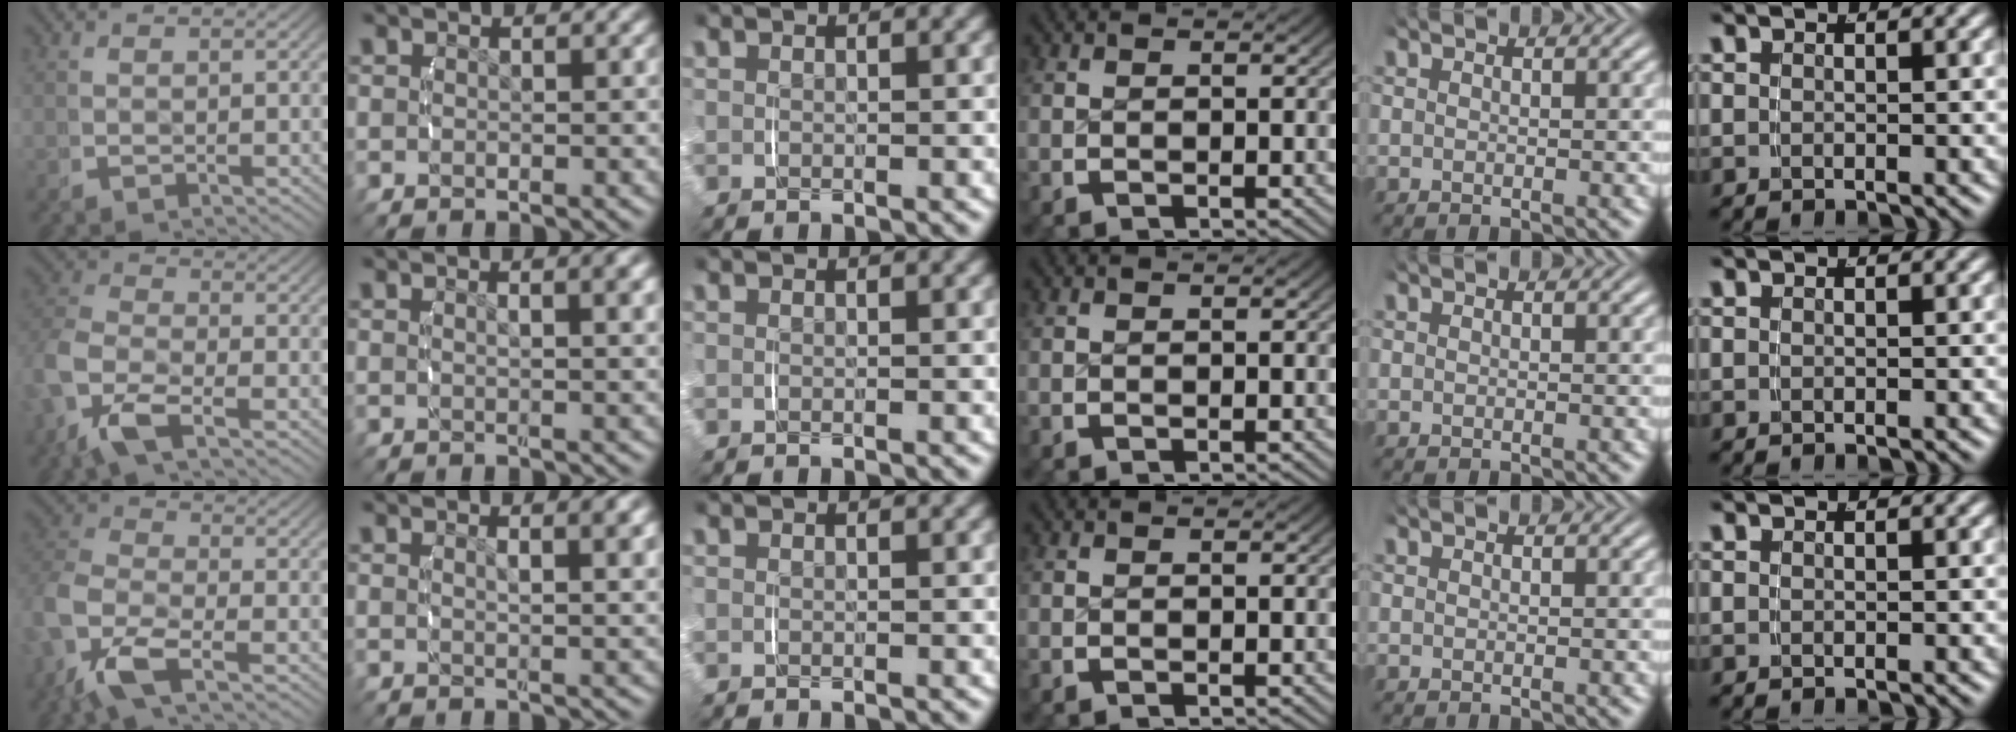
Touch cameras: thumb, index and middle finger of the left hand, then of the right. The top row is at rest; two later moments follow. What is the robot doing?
{"motion": "lift_and_place", "object": "ethernet cable"}